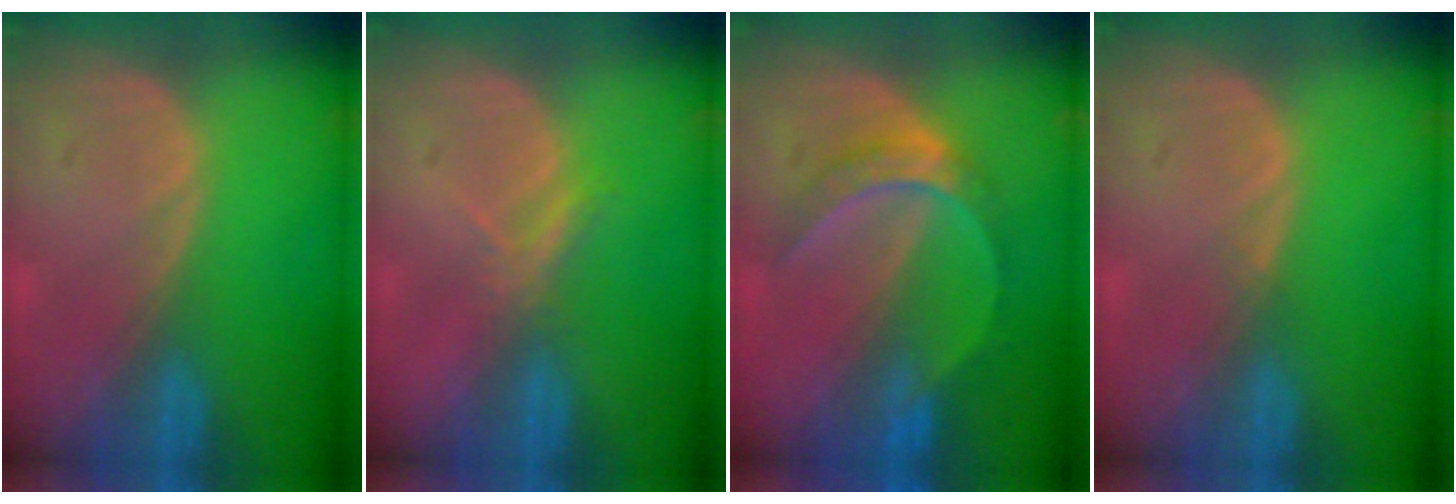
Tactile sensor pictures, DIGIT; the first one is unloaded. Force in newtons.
{"total": 2.3, "press": 2.1, "slide": 0.9}
{"total": 6.1, "press": 5.7, "slide": 2.2}
{"total": 0.5, "press": 0.5, "slide": 0.1}